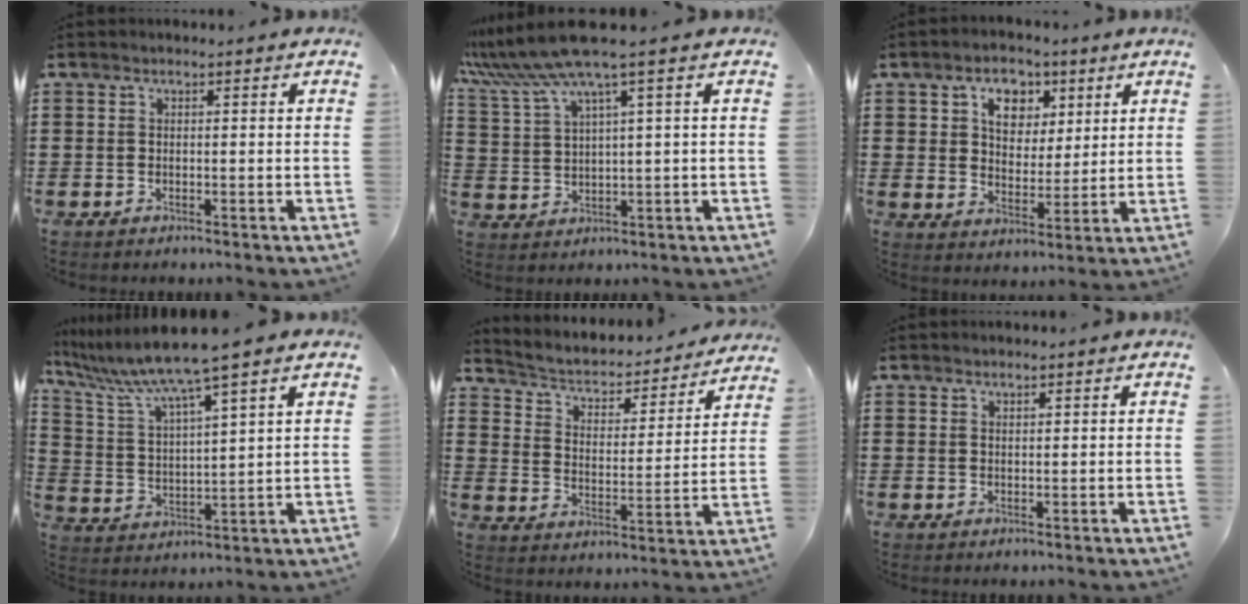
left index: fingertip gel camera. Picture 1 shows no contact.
{"total": 7.2, "force": [4.7, -0.3, 5.4], "torque": [-0.137, -0.030, 0.077]}
{"total": 6.5, "force": [3.5, 4.5, 3.1], "torque": [-0.053, 0.005, 0.056]}
{"total": 8.5, "force": [6.9, -1.1, 4.7], "torque": [-0.119, -0.044, 0.112]}
{"total": 3.0, "force": [2.6, 1.1, 1.0], "torque": [-0.038, -0.026, 0.033]}
{"total": 0.9, "force": [0.9, 0.0, 0.3], "torque": [-0.006, -0.002, 0.017]}